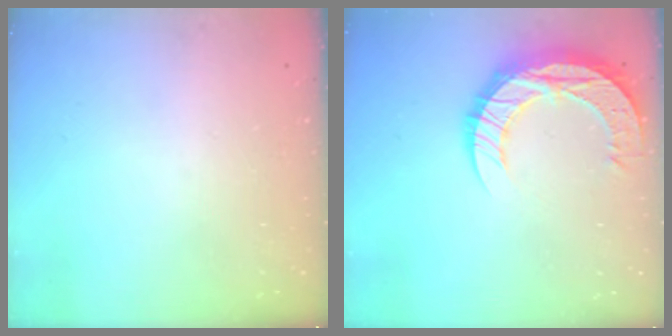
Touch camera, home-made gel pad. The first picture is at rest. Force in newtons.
{"total": 19.0, "press": 18.9, "slide": 1.4}